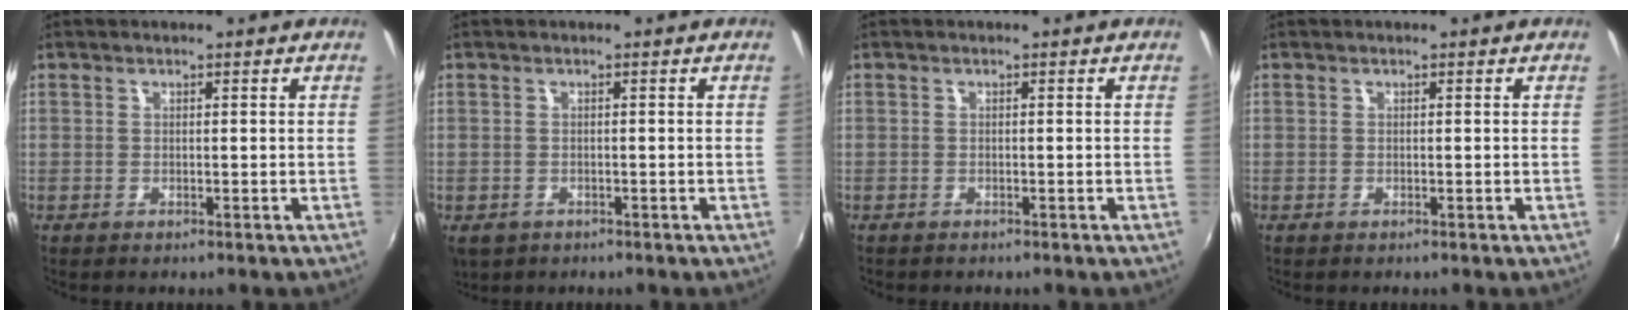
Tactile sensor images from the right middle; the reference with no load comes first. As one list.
[{"total": 4.9, "force": [-2.4, 3.6, 2.4], "torque": [-0.052, -0.017, -0.033]}, {"total": 0.6, "force": [-0.6, 0.3, 0.1], "torque": [-0.004, 0.000, -0.010]}, {"total": 0.0}]